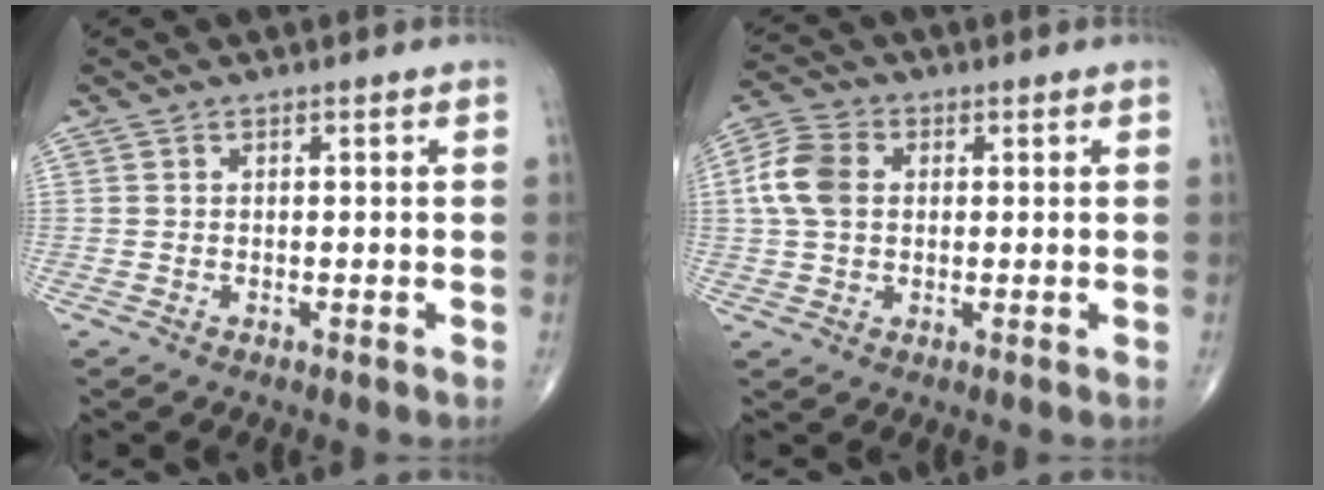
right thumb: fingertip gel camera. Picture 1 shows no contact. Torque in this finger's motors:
{"motor_torque": [0.22, 0.35, 0.27, -0.25, 0.17]}